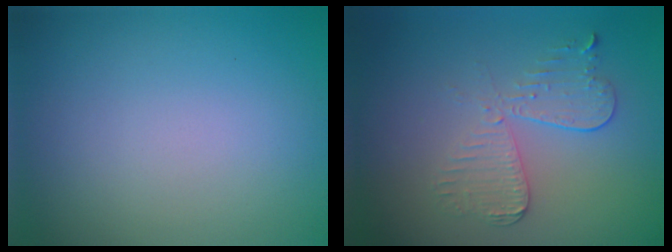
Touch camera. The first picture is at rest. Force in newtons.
{"total": 3.6, "press": 3.1, "slide": 1.9}